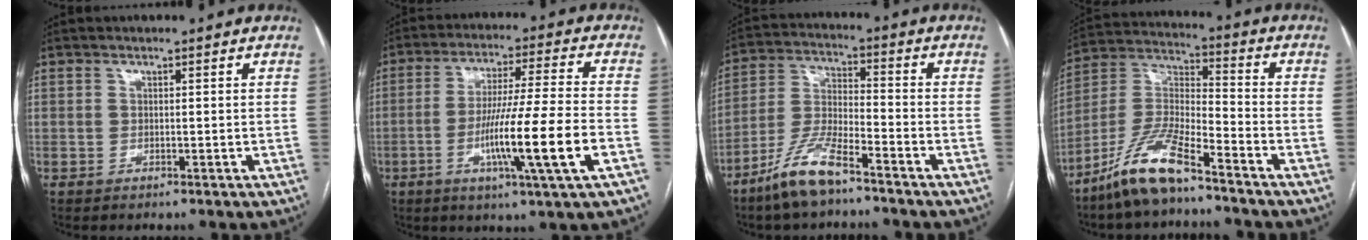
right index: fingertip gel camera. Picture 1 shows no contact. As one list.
[{"total": 14.2, "force": [-4.4, -1.1, 13.5], "torque": [-0.245, -0.012, -0.079]}, {"total": 9.7, "force": [-7.0, 1.7, 6.4], "torque": [-0.141, -0.016, -0.142]}, {"total": 12.1, "force": [-9.0, 1.8, 7.8], "torque": [-0.169, -0.006, -0.177]}]